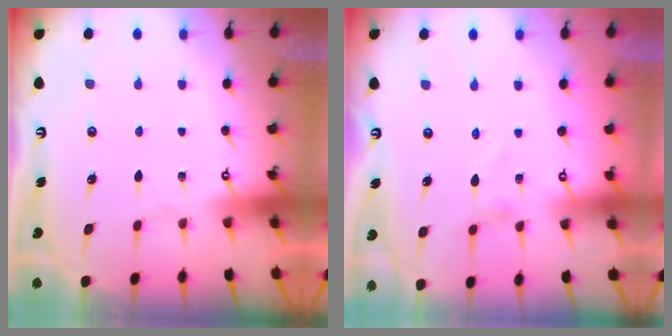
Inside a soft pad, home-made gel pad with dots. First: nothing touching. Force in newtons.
{"total": 0.6, "press": 0.6, "slide": 0.2}